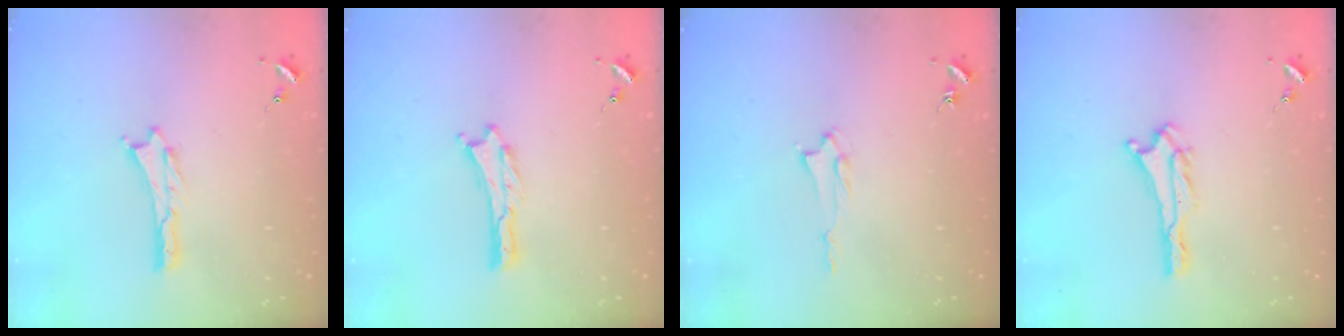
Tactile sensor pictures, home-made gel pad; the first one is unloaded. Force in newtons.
{"total": 0.0}
{"total": 1.3, "press": 1.3, "slide": 0.2}
{"total": 0.6, "press": 0.6, "slide": 0.1}